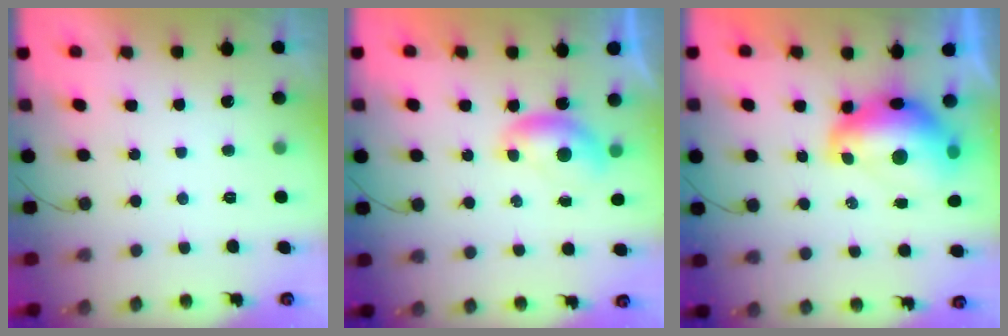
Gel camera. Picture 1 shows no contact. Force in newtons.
{"total": 6.1, "press": 6.1, "slide": 0.9}
{"total": 12.0, "press": 11.9, "slide": 1.0}